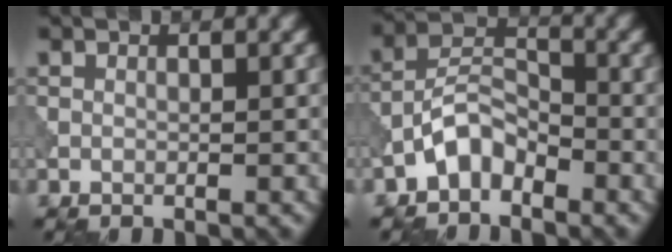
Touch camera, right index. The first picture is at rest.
{"total": 3.5, "force": [-2.6, 1.7, 1.7], "torque": [-0.027, 0.018, -0.058]}